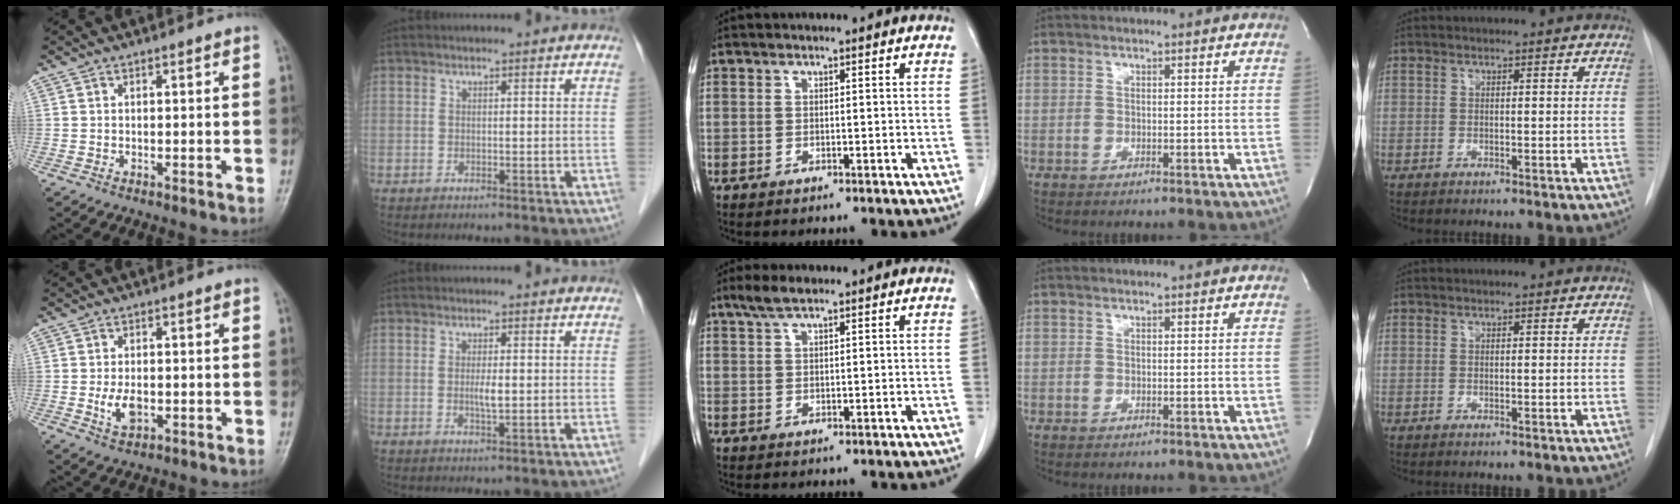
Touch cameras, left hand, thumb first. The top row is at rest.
{"thumb": {"total": 4.4, "force": [-0.8, 2.5, 3.5], "torque": [-0.064, -0.001, -0.010]}, "index": {"total": 2.0, "force": [0.0, 0.3, 2.0], "torque": [-0.040, -0.002, 0.001]}, "middle": {"total": 3.2, "force": [2.3, 0.7, 2.1], "torque": [-0.051, 0.011, 0.048]}}